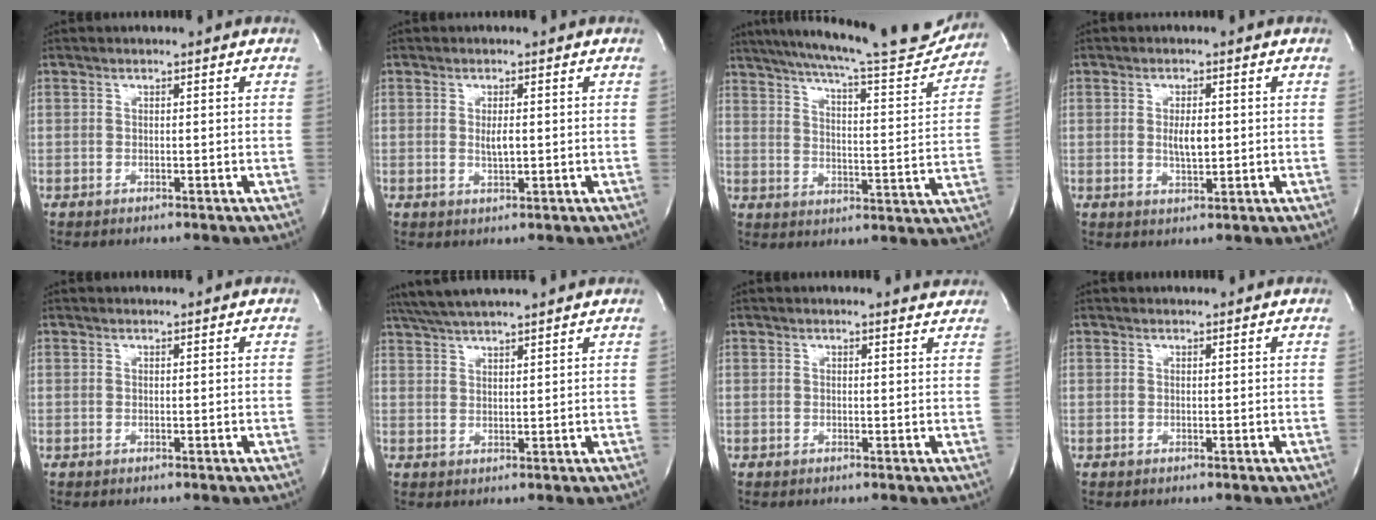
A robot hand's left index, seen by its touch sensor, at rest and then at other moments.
{"total": 2.0, "force": [0.1, 0.5, 1.9], "torque": [-0.038, -0.003, 0.004]}
{"total": 22.1, "force": [20.0, 2.1, 9.1], "torque": [-0.150, -0.038, 0.264]}
{"total": 3.3, "force": [0.2, 1.1, 3.1], "torque": [-0.057, -0.003, 0.006]}
{"total": 1.4, "force": [1.4, 0.2, 0.1], "torque": [-0.010, 0.013, 0.020]}
{"total": 10.8, "force": [9.6, 0.3, 4.9], "torque": [-0.092, 0.035, 0.150]}
{"total": 3.4, "force": [3.4, 0.3, 0.3], "torque": [-0.009, -0.008, 0.022]}
{"total": 1.8, "force": [1.8, 0.3, 0.2], "torque": [-0.011, 0.014, 0.024]}